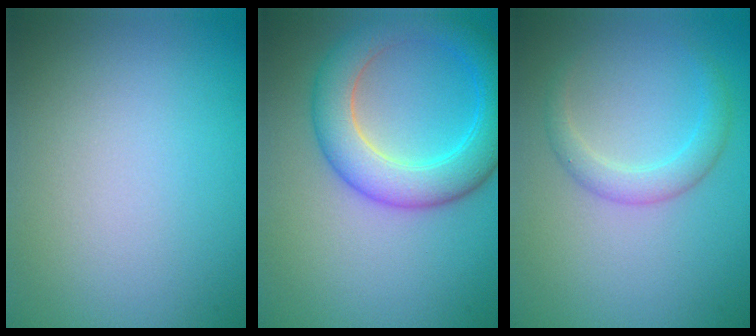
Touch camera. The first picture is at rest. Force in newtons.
{"total": 6.5, "press": 6.5, "slide": 0.1}
{"total": 2.2, "press": 2.2, "slide": 0.1}